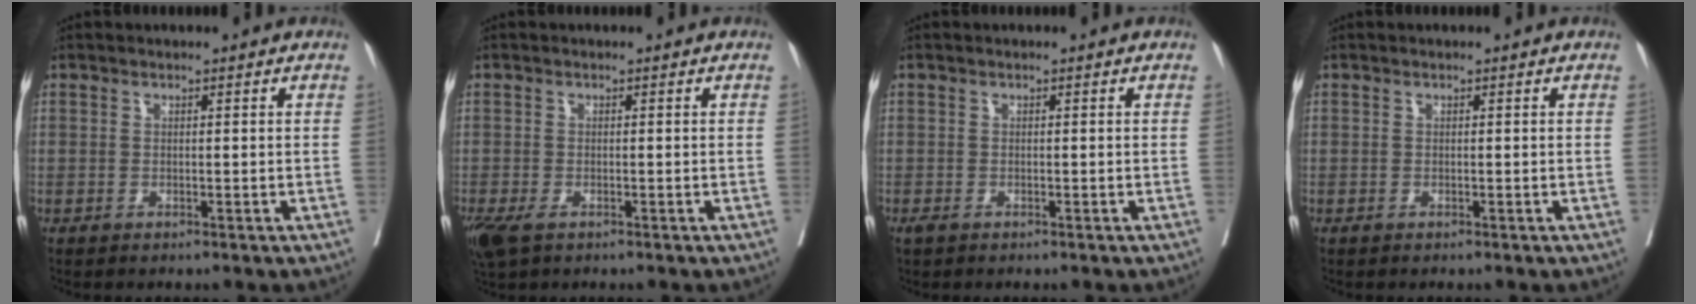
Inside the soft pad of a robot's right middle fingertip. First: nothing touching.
{"total": 5.1, "force": [-2.9, 2.5, 3.3], "torque": [-0.079, -0.016, -0.050]}
{"total": 0.9, "force": [-0.6, 0.4, 0.5], "torque": [-0.014, -0.003, -0.009]}
{"total": 0.0}